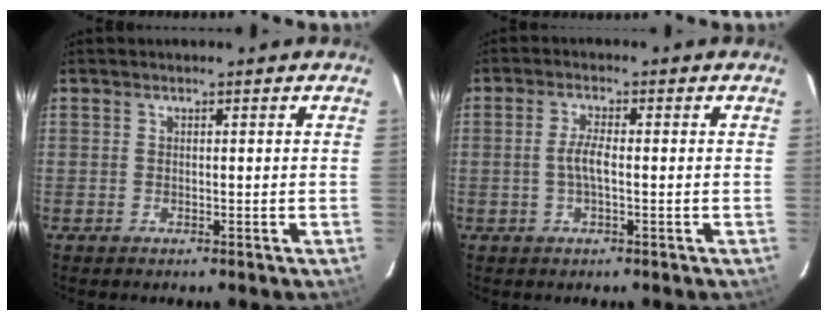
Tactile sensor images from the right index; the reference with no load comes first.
{"total": 3.2, "force": [-0.5, 0.6, 3.1], "torque": [-0.064, 0.003, -0.008]}